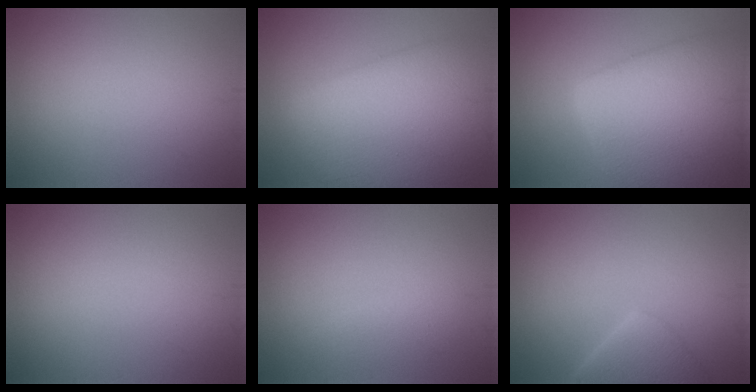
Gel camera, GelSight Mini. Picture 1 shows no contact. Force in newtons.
{"total": 10.2, "press": 10.2, "slide": 0.4}
{"total": 11.2, "press": 11.2, "slide": 0.4}
{"total": 0.0}
{"total": 1.6, "press": 1.6, "slide": 0.0}
{"total": 3.4, "press": 3.4, "slide": 0.3}